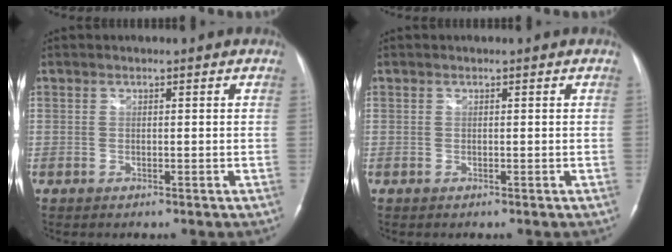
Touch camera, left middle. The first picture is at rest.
{"total": 0.0}